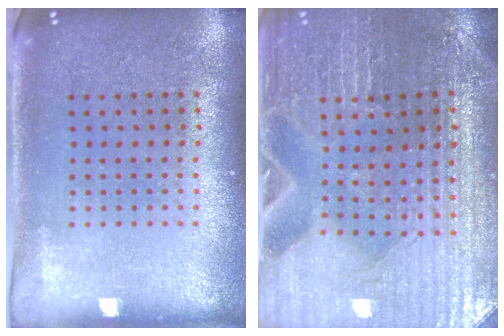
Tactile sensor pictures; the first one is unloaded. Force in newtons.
{"total": 2.5, "press": 2.4, "slide": 0.4}